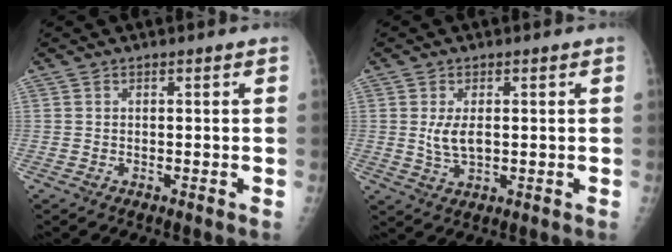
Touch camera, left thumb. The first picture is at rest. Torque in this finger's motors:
{"motor_torque": [0.08, 0.06, 0.69, 0.15, 0.11]}